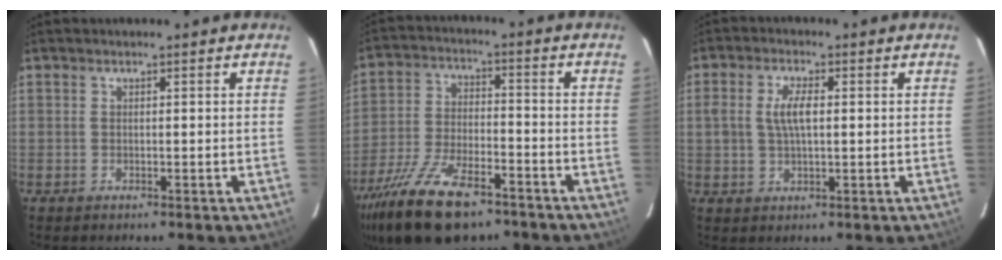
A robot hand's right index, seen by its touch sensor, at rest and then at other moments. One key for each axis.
{"total": 18.3, "fx": -12.8, "fy": 7.2, "fz": 10.9, "tx": -0.235, "ty": -0.036, "tz": -0.225}
{"total": 5.1, "fx": 0.6, "fy": 2.2, "fz": 4.6, "tx": -0.089, "ty": 0.007, "tz": 0.014}